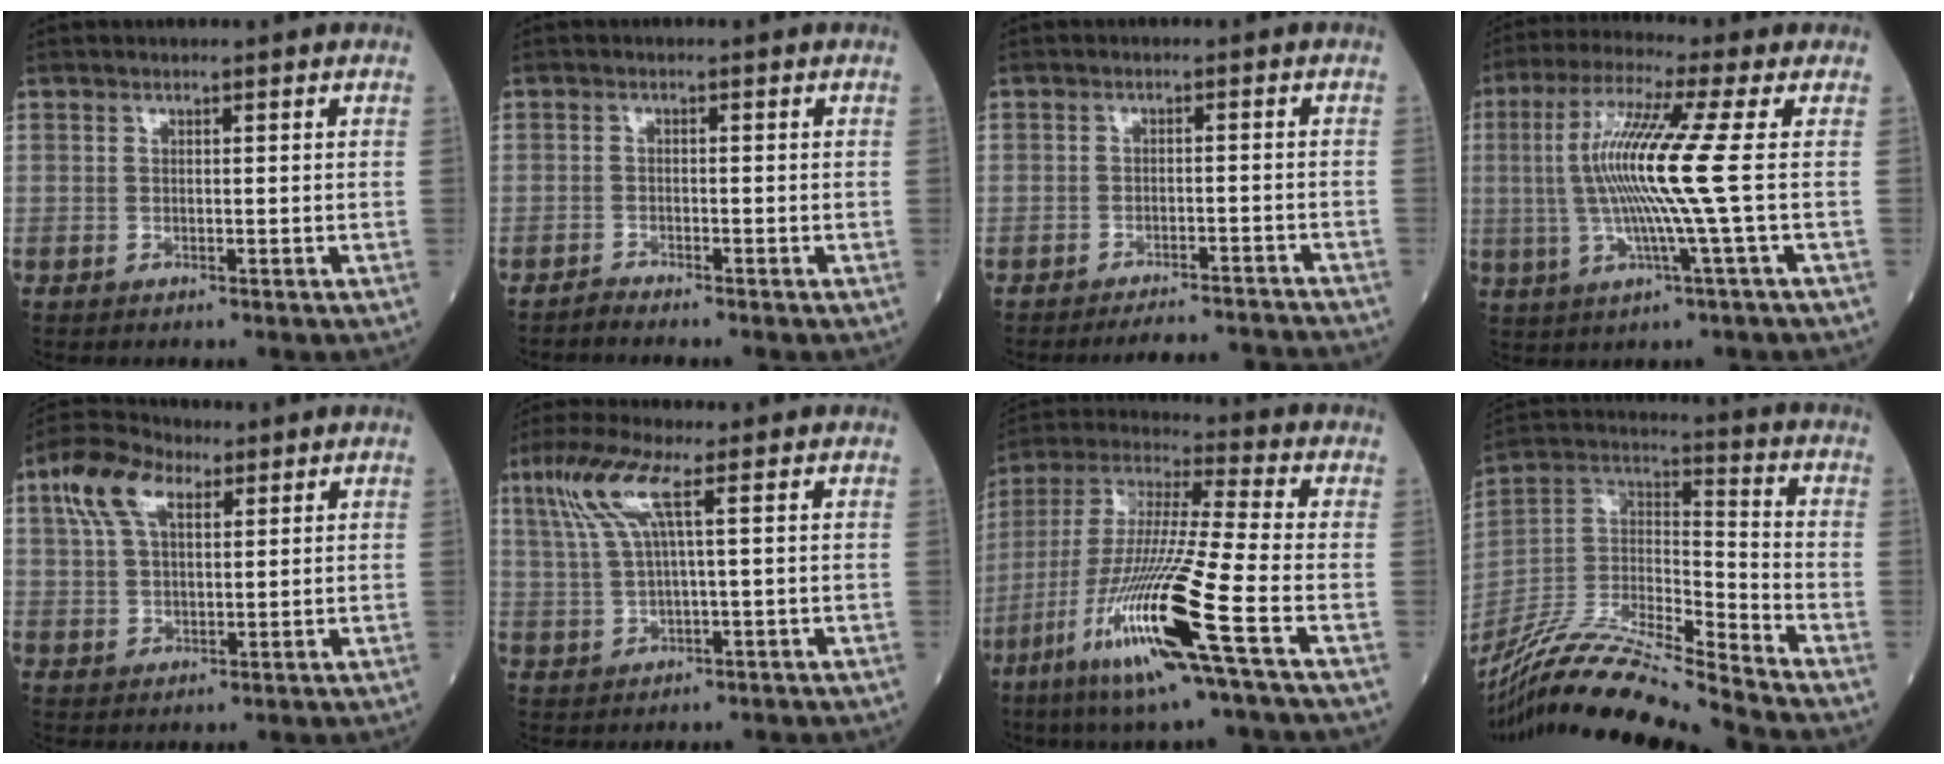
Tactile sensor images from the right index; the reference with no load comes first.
{"total": 1.4, "force": [-1.4, -0.5, 0.0], "torque": [-0.005, -0.004, -0.027]}
{"total": 8.2, "force": [-8.1, 0.5, 0.9], "torque": [-0.001, 0.006, -0.100]}
{"total": 12.3, "force": [0.4, -1.7, 12.1], "torque": [-0.252, 0.002, 0.005]}
{"total": 8.3, "force": [4.1, 4.0, 6.1], "torque": [-0.138, 0.027, 0.078]}
{"total": 7.2, "force": [3.0, 0.4, 6.5], "torque": [-0.154, 0.016, 0.066]}
{"total": 18.8, "force": [-8.0, -0.6, 17.0], "torque": [-0.370, -0.039, -0.158]}
{"total": 20.3, "force": [-18.3, -0.7, 8.7], "torque": [-0.191, -0.002, -0.340]}